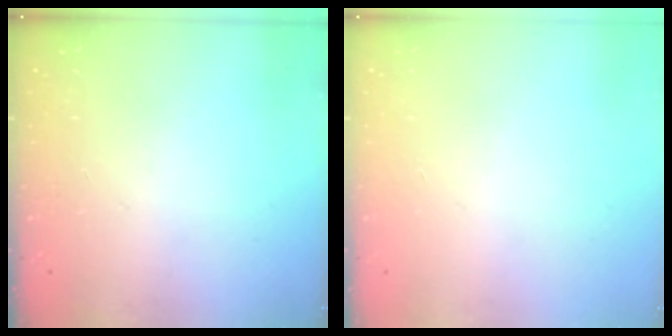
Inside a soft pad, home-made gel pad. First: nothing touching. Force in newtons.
{"total": 0.0}